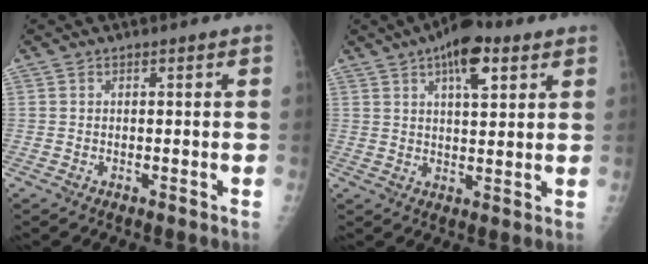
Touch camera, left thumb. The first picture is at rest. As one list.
[{"total": 9.9, "force": [5.1, 4.0, 7.6], "torque": [-0.098, -0.011, 0.077]}]